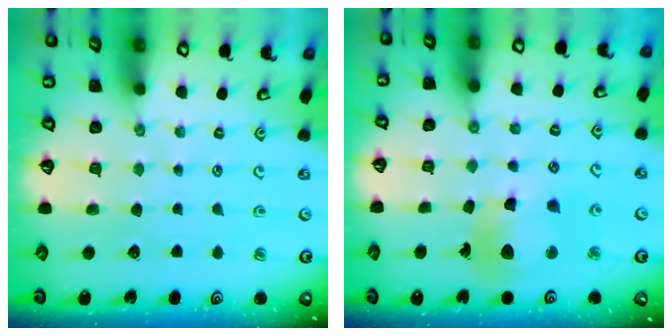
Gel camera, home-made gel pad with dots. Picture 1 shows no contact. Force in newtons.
{"total": 12.1, "press": 12.0, "slide": 1.2}